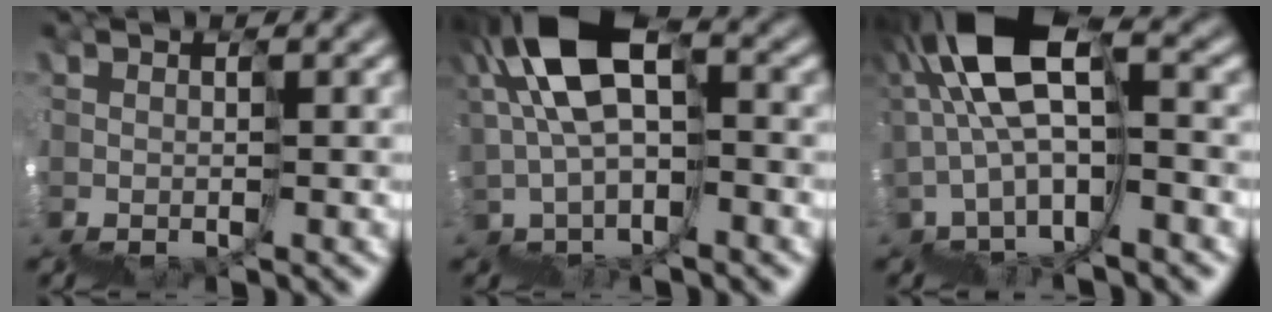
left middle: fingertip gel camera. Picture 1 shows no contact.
{"total": 7.7, "force": [3.4, 4.6, 5.3], "torque": [-0.110, 0.028, 0.054]}
{"total": 7.1, "force": [1.4, 3.6, 6.0], "torque": [-0.122, 0.037, 0.031]}